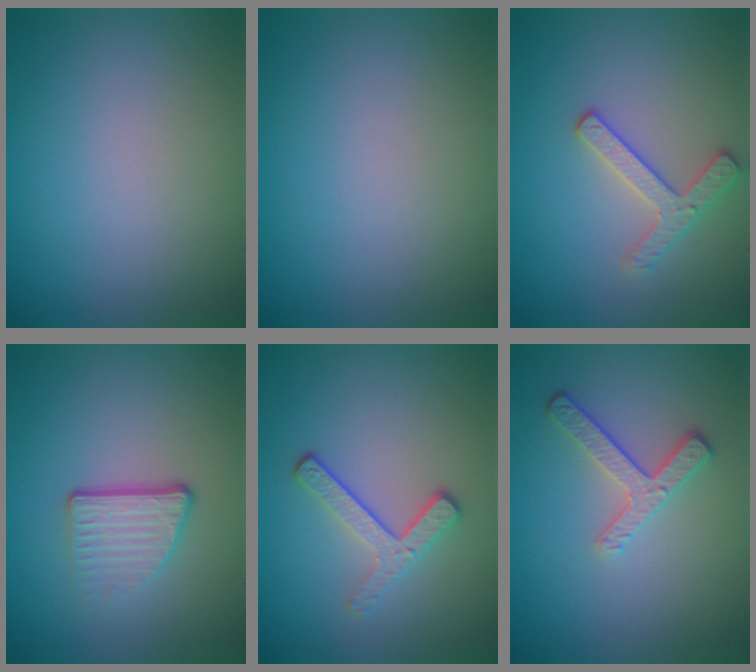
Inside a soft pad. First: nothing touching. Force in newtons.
{"total": 0.0}
{"total": 2.6, "press": 2.6, "slide": 0.3}
{"total": 3.5, "press": 2.3, "slide": 2.6}
{"total": 3.0, "press": 2.2, "slide": 2.1}
{"total": 2.7, "press": 2.3, "slide": 1.5}